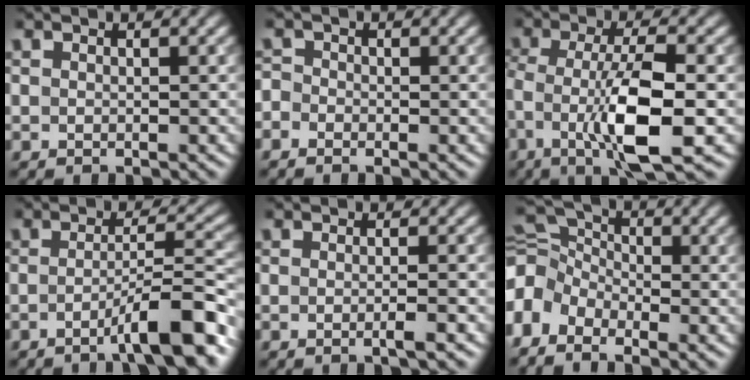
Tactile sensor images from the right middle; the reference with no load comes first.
{"total": 1.2, "force": [-0.9, 0.7, 0.4], "torque": [-0.007, -0.003, -0.021]}
{"total": 7.8, "force": [-2.2, 2.0, 7.2], "torque": [-0.132, 0.001, -0.041]}
{"total": 7.0, "force": [-3.5, 1.0, 6.0], "torque": [-0.077, 0.014, -0.063]}
{"total": 2.0, "force": [-0.7, 0.4, 1.9], "torque": [-0.019, -0.004, -0.017]}
{"total": 5.6, "force": [-2.3, 3.7, 3.4], "torque": [-0.068, 0.011, -0.053]}